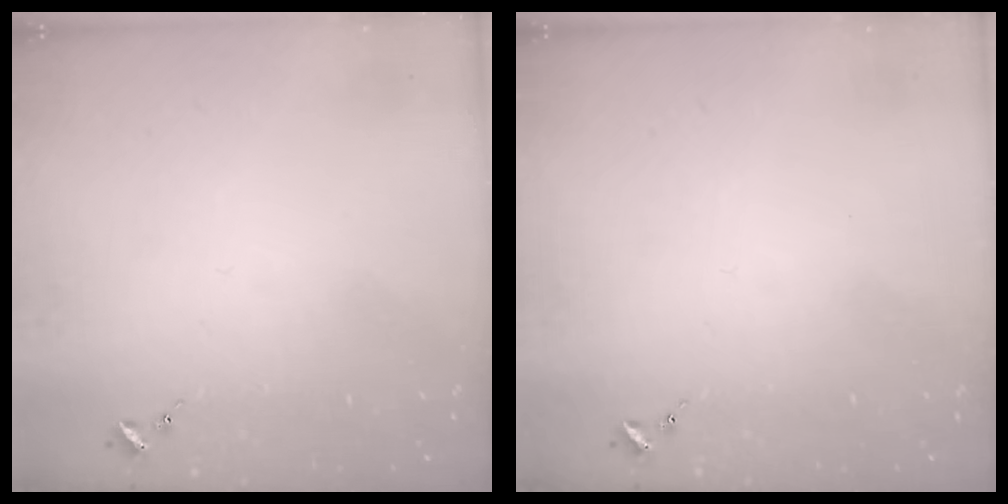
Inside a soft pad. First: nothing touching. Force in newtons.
{"total": 0.0}